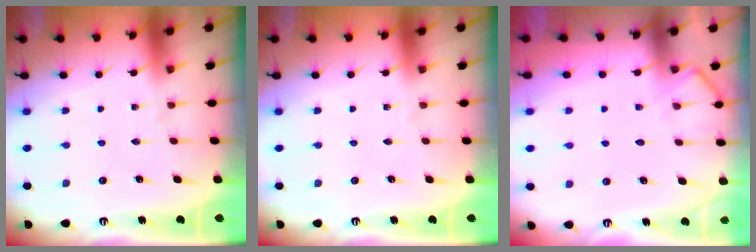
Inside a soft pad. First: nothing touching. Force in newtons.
{"total": 0.0}
{"total": 7.6, "press": 7.5, "slide": 1.0}